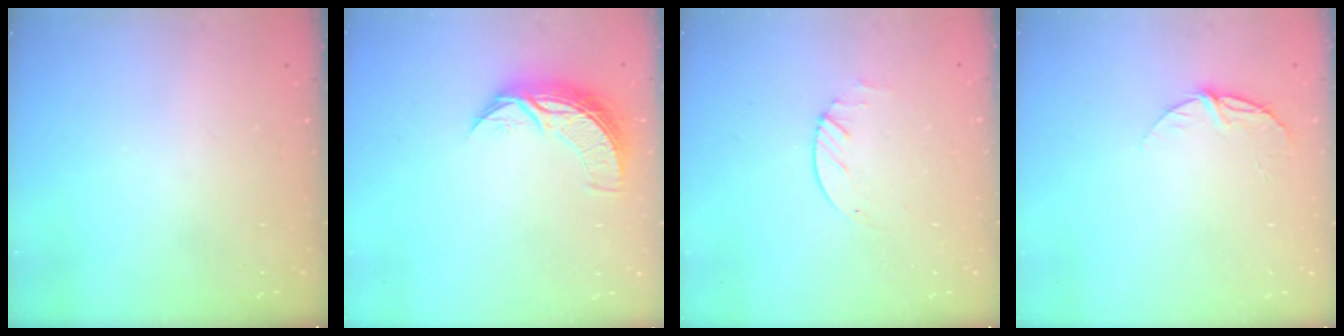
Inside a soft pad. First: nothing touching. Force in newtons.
{"total": 7.8, "press": 7.8, "slide": 0.2}
{"total": 2.0, "press": 2.0, "slide": 0.2}
{"total": 6.6, "press": 6.5, "slide": 0.7}